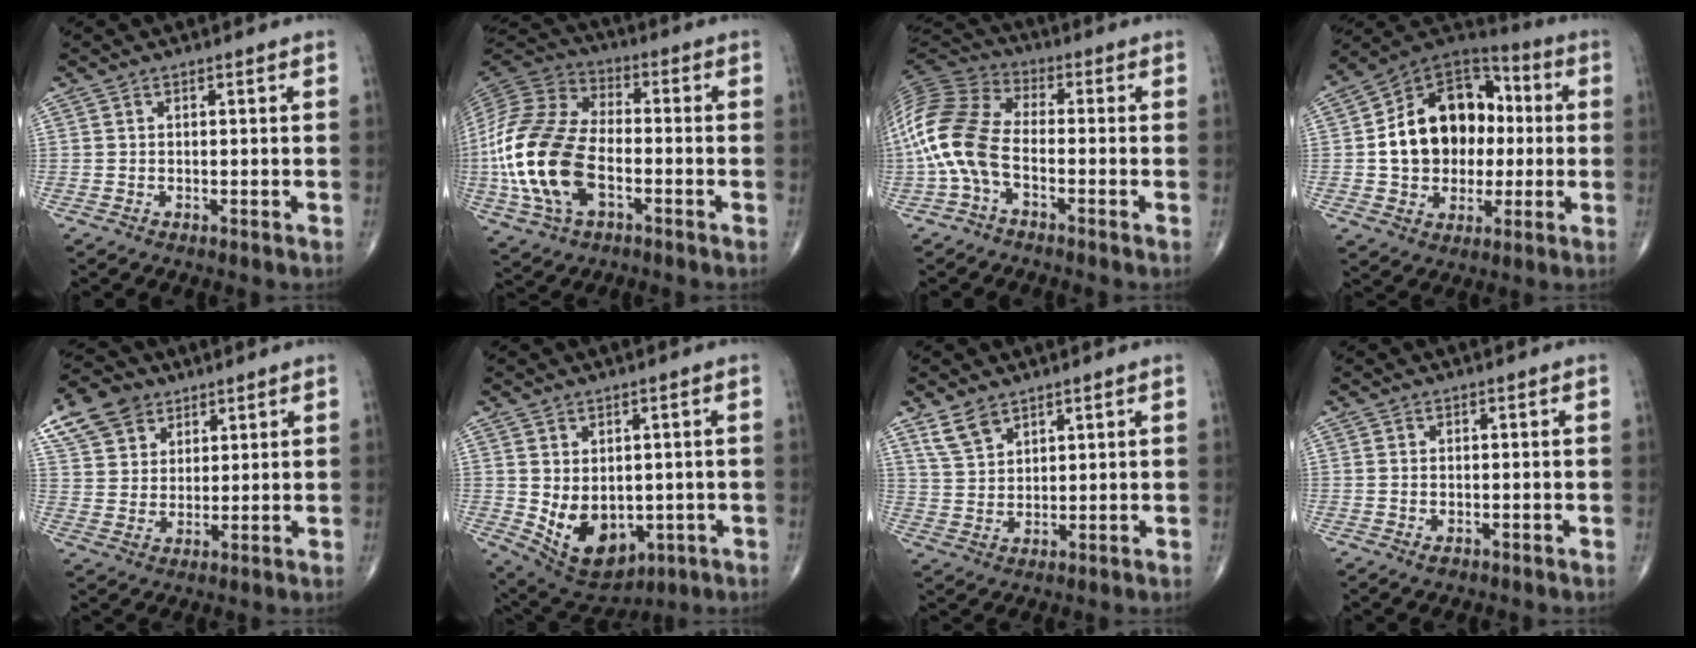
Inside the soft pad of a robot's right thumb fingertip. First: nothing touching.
{"total": 21.4, "force": [-4.5, 12.3, 16.9], "torque": [-0.365, 0.012, -0.087]}
{"total": 13.8, "force": [-3.2, 7.3, 11.2], "torque": [-0.250, 0.036, -0.073]}
{"total": 19.4, "force": [0.6, 14.7, 12.7], "torque": [-0.163, 0.033, 0.010]}
{"total": 10.5, "force": [5.9, 7.7, 4.0], "torque": [-0.058, -0.006, 0.115]}
{"total": 11.8, "force": [-1.8, 8.1, 8.4], "torque": [-0.112, -0.007, 0.002]}
{"total": 5.2, "force": [3.8, 2.7, 2.3], "torque": [-0.038, -0.018, 0.083]}
{"total": 1.1, "force": [-0.5, 0.7, 0.7], "torque": [-0.013, 0.002, -0.004]}